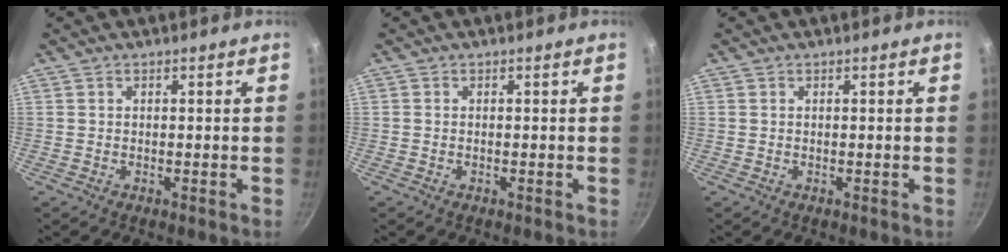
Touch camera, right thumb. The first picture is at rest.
{"total": 0.0}
{"total": 0.0}